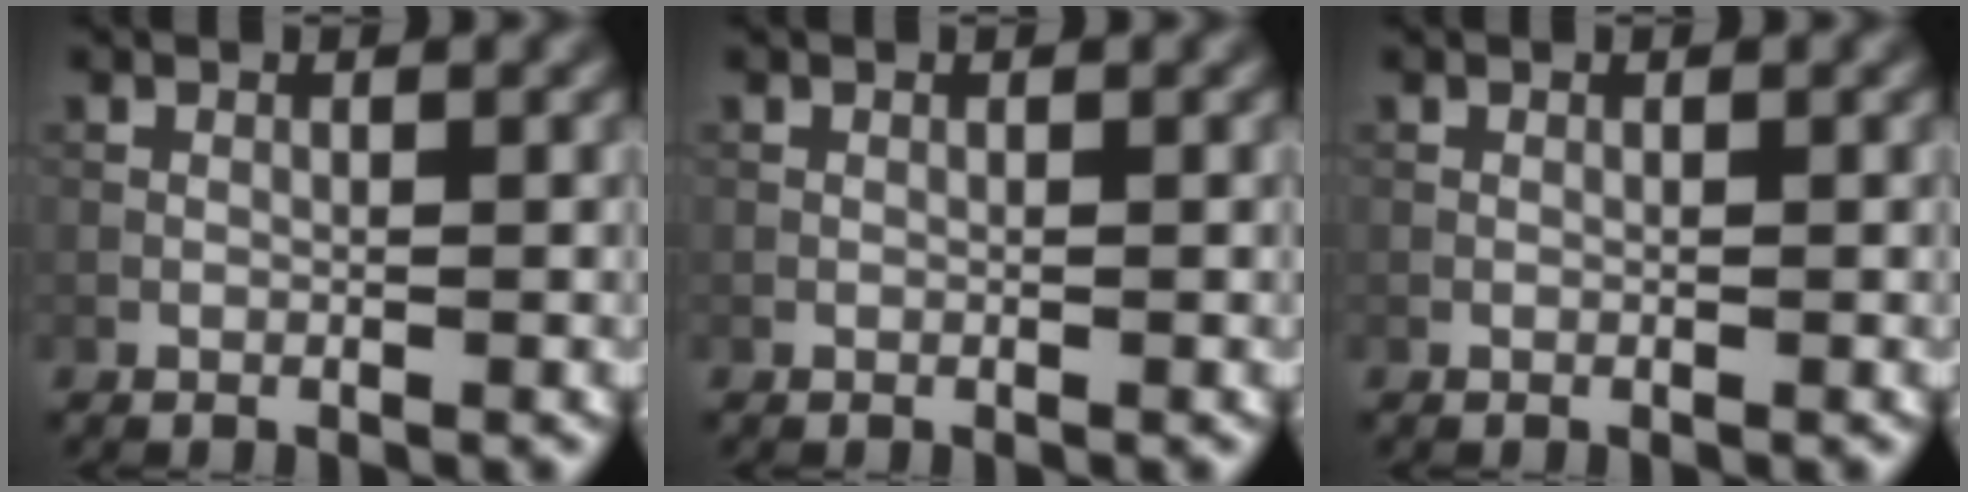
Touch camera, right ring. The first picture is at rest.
{"total": 0.0}
{"total": 0.0}